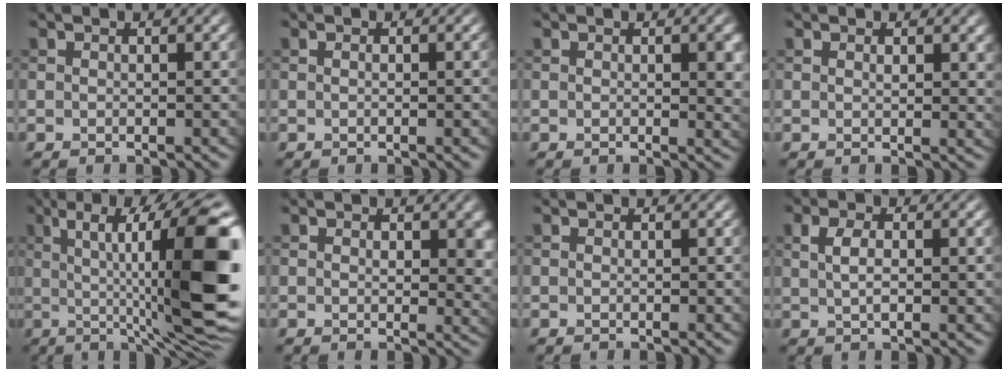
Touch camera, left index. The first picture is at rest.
{"total": 1.1, "force": [0.0, 0.3, 1.0], "torque": [-0.012, 0.002, -0.002]}
{"total": 2.5, "force": [0.4, 0.8, 2.3], "torque": [-0.024, -0.005, 0.006]}
{"total": 1.9, "force": [0.8, 1.0, 1.4], "torque": [-0.015, -0.004, 0.015]}
{"total": 15.9, "force": [1.4, 3.8, 15.4], "torque": [-0.201, 0.016, 0.020]}
{"total": 3.9, "force": [0.8, 2.3, 3.1], "torque": [-0.031, -0.007, 0.015]}
{"total": 0.0}
{"total": 3.0, "force": [0.7, 1.3, 2.6], "torque": [-0.048, 0.003, 0.009]}